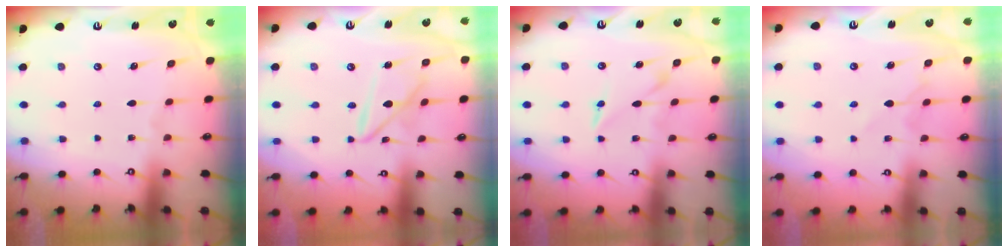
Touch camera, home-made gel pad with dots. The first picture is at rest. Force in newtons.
{"total": 9.3, "press": 9.2, "slide": 0.8}
{"total": 5.5, "press": 5.4, "slide": 0.7}
{"total": 5.3, "press": 5.2, "slide": 0.8}